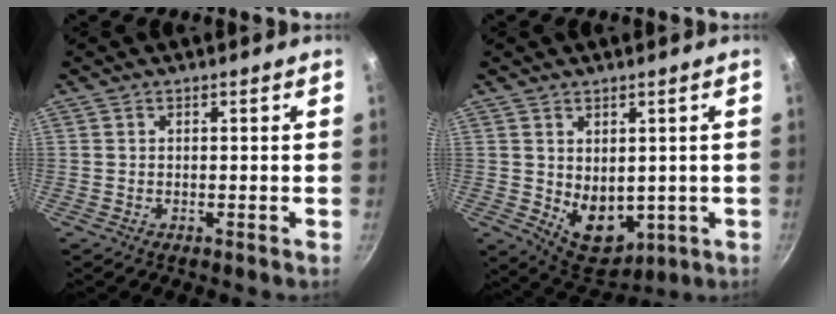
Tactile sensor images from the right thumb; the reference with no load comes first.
{"total": 9.4, "force": [0.0, 6.6, 6.7], "torque": [-0.070, -0.024, 0.025]}